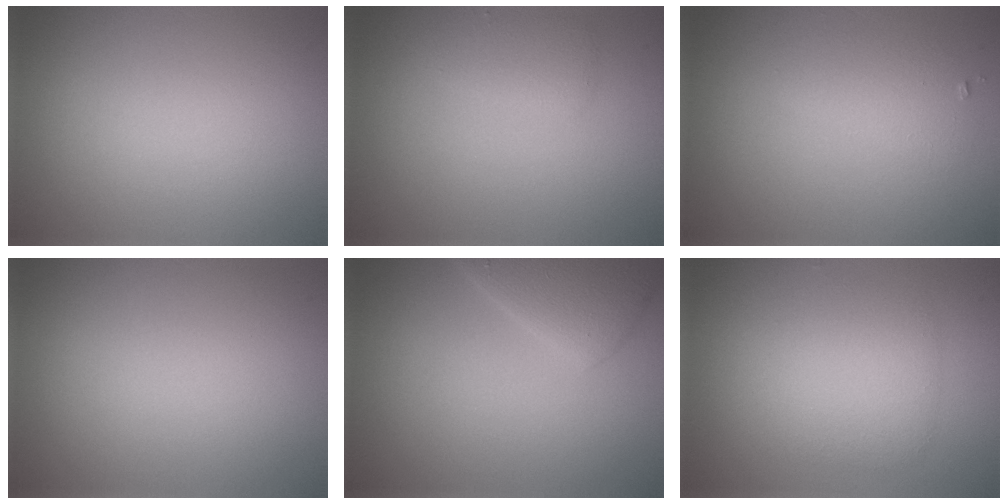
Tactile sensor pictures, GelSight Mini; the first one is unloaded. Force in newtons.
{"total": 1.7, "press": 1.7, "slide": 0.1}
{"total": 2.0, "press": 2.0, "slide": 0.1}
{"total": 0.0}
{"total": 3.0, "press": 3.0, "slide": 0.2}
{"total": 3.7, "press": 3.7, "slide": 0.1}